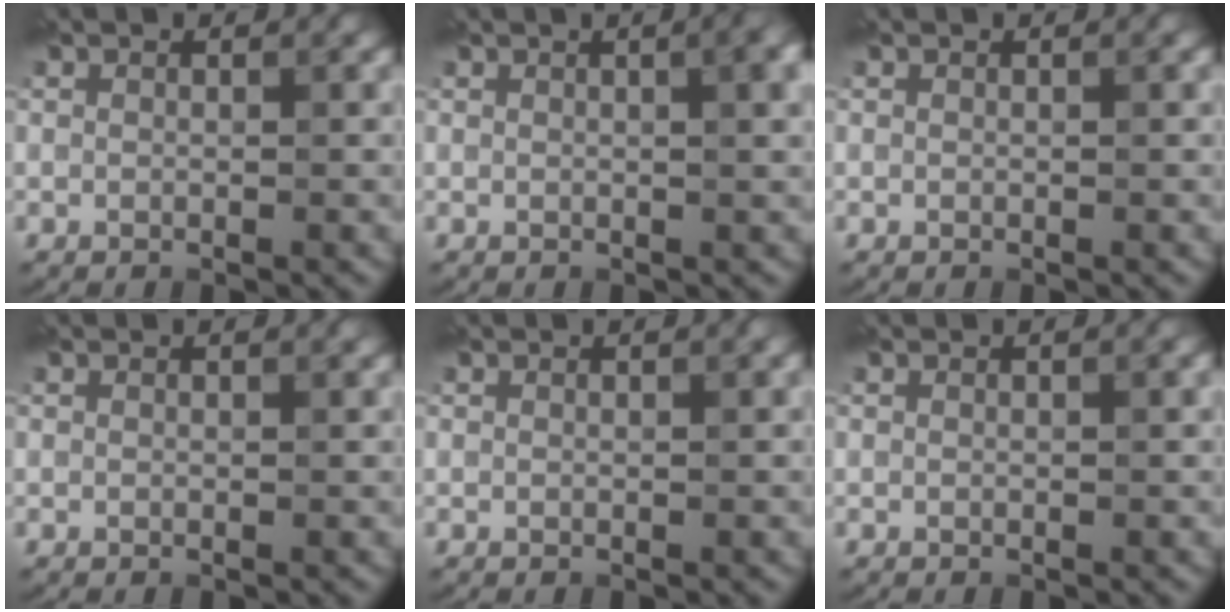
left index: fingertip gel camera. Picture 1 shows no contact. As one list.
[{"total": 4.3, "force": [1.3, 1.6, 3.8], "torque": [-0.029, 0.017, 0.010]}, {"total": 0.0}, {"total": 0.5, "force": [0.3, 0.1, 0.4], "torque": [0.001, 0.005, 0.005]}, {"total": 0.6, "force": [0.3, 0.1, 0.5], "torque": [-0.002, 0.007, 0.002]}, {"total": 0.6, "force": [0.2, 0.1, 0.5], "torque": [-0.007, 0.005, 0.002]}]